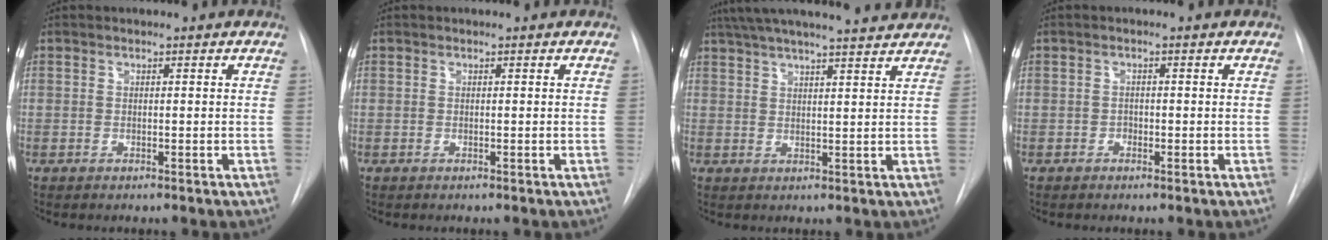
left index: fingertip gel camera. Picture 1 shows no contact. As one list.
[{"total": 0.0}, {"total": 16.7, "force": [15.0, 1.1, 7.3], "torque": [-0.125, 0.033, 0.208]}, {"total": 0.7, "force": [-0.4, 0.5, 0.3], "torque": [-0.002, 0.003, -0.008]}]